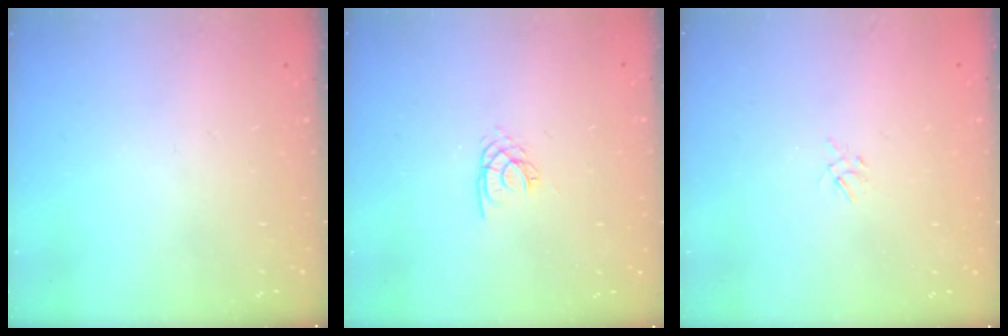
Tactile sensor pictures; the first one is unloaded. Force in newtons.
{"total": 1.8, "press": 1.8, "slide": 0.2}
{"total": 2.0, "press": 2.0, "slide": 0.4}